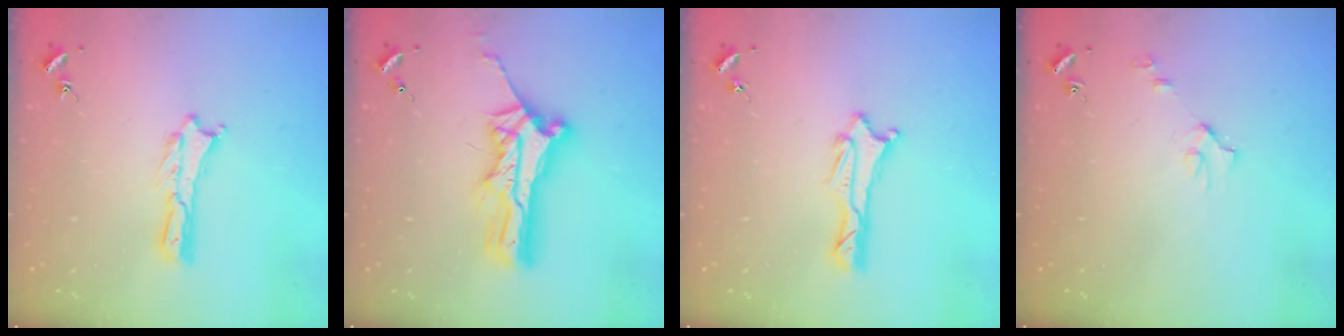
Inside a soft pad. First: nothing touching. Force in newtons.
{"total": 7.4, "press": 7.4, "slide": 0.6}
{"total": 1.5, "press": 1.5, "slide": 0.2}
{"total": 3.1, "press": 3.1, "slide": 0.3}